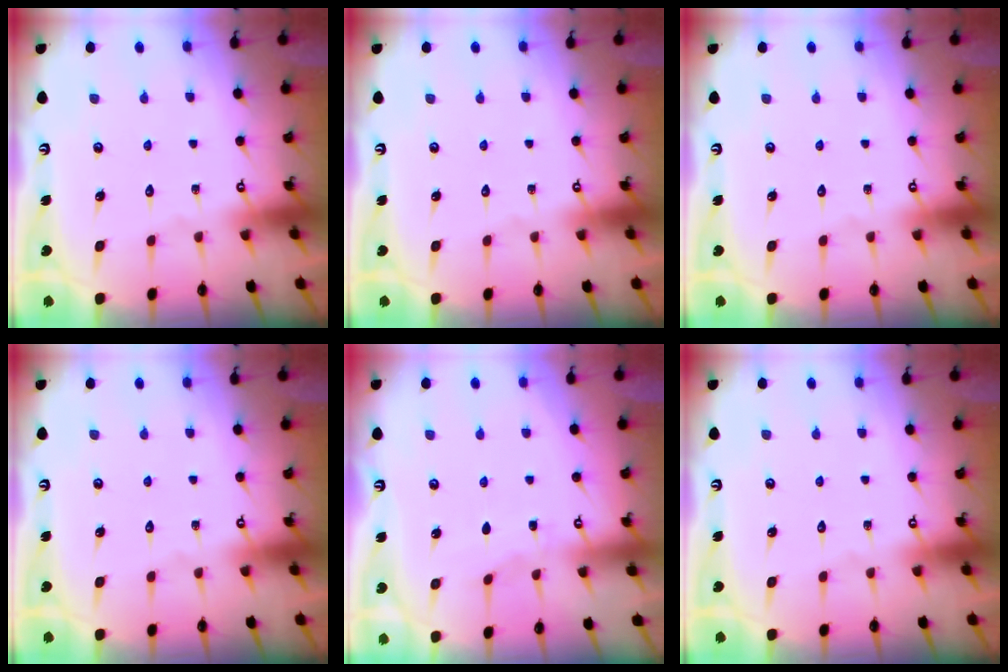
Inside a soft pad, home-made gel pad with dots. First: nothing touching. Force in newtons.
{"total": 0.0}
{"total": 0.0}
{"total": 0.0}
{"total": 2.5, "press": 2.5, "slide": 0.3}
{"total": 0.0}